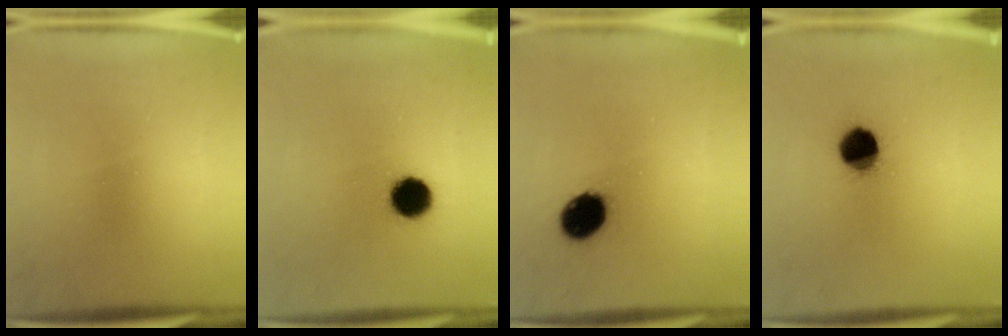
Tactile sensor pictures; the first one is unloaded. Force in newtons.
{"total": 8.6}
{"total": 10.0}
{"total": 9.3}